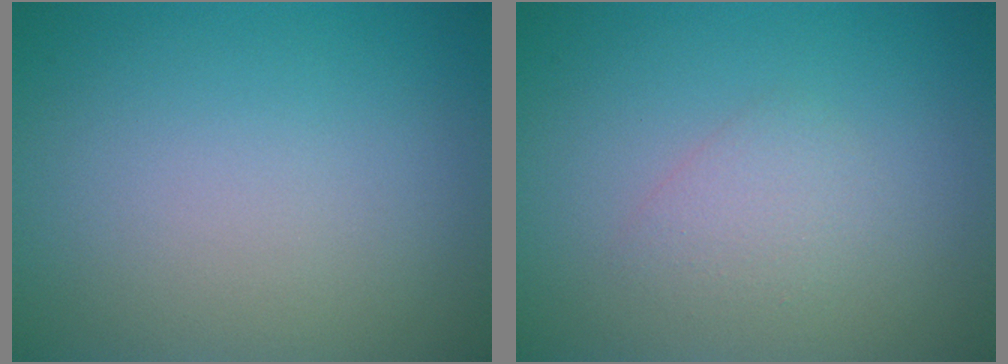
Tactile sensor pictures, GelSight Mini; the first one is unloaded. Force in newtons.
{"total": 1.6, "press": 1.6, "slide": 0.0}